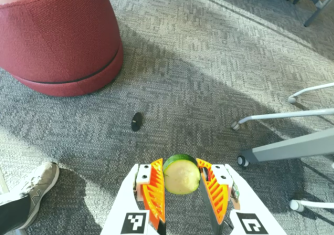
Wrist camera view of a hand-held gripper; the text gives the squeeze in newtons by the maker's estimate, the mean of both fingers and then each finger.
{"total": 9.5, "left": 9.4, "right": 9.5}